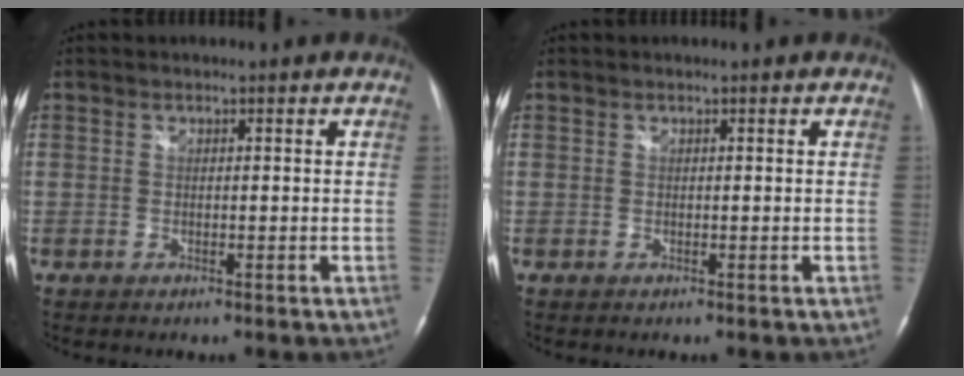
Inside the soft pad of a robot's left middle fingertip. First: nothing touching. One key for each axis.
{"total": 0.0}